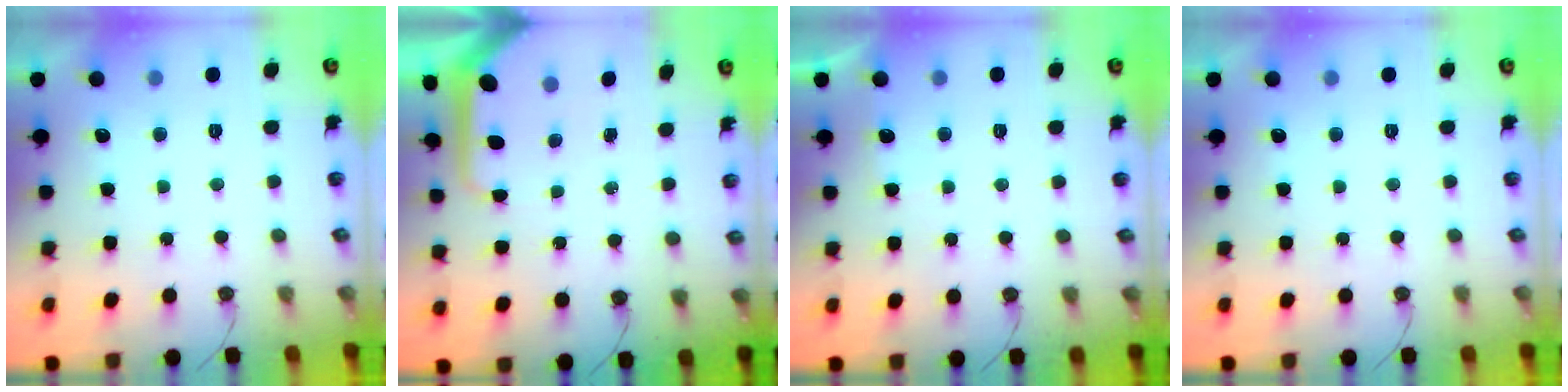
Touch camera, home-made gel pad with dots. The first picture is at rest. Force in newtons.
{"total": 8.7, "press": 8.7, "slide": 0.8}
{"total": 2.4, "press": 2.3, "slide": 0.4}
{"total": 0.0}